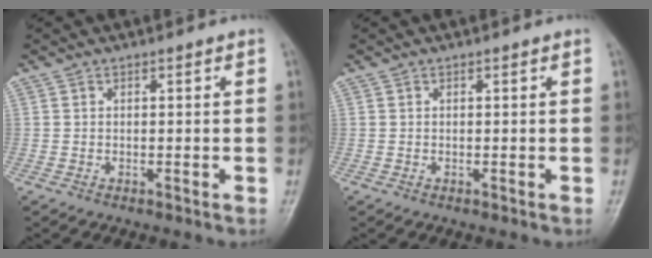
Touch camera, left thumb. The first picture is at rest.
{"total": 0.0}